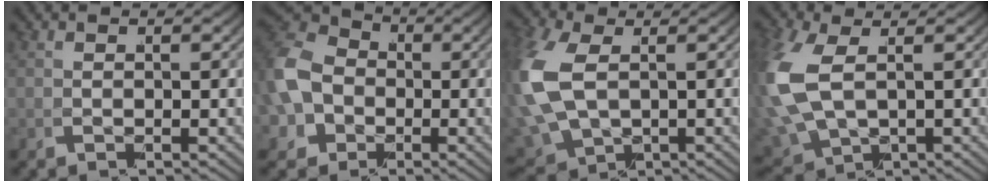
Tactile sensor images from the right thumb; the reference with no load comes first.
{"total": 10.9, "force": [0.4, 9.4, 5.6], "torque": [-0.136, -0.016, 0.005]}
{"total": 8.5, "force": [0.3, 6.2, 5.8], "torque": [-0.178, -0.052, 0.045]}
{"total": 7.7, "force": [0.5, 5.3, 5.5], "torque": [-0.176, -0.045, 0.049]}